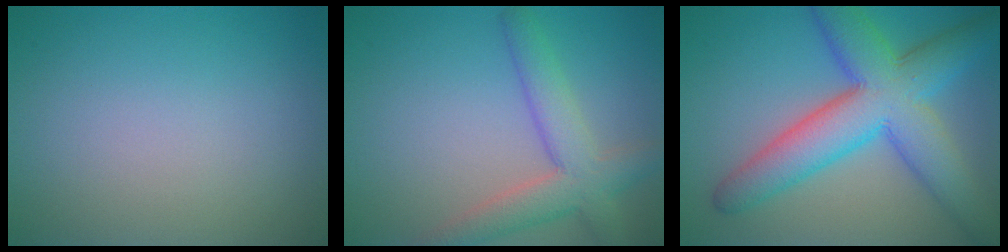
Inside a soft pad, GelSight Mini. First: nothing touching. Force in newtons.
{"total": 4.9, "press": 4.9, "slide": 0.3}
{"total": 9.6, "press": 9.6, "slide": 0.2}